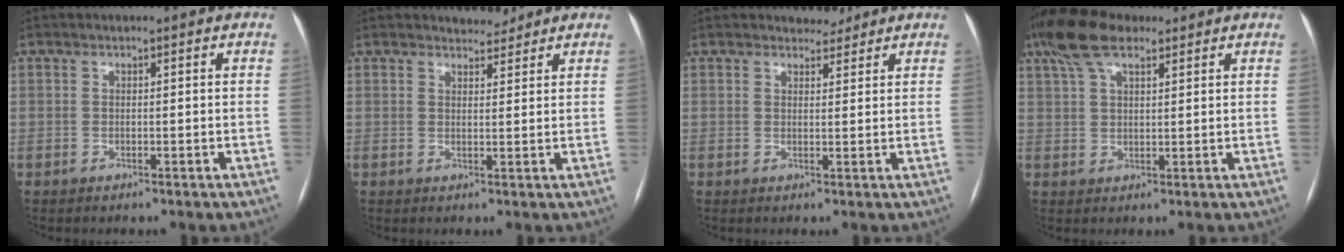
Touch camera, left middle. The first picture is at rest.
{"total": 2.6, "force": [2.4, 0.8, 0.2], "torque": [-0.003, -0.002, 0.035]}
{"total": 2.4, "force": [2.2, 1.0, 0.2], "torque": [0.000, -0.001, 0.030]}
{"total": 8.3, "force": [5.6, 3.1, 5.2], "torque": [-0.112, 0.035, 0.106]}